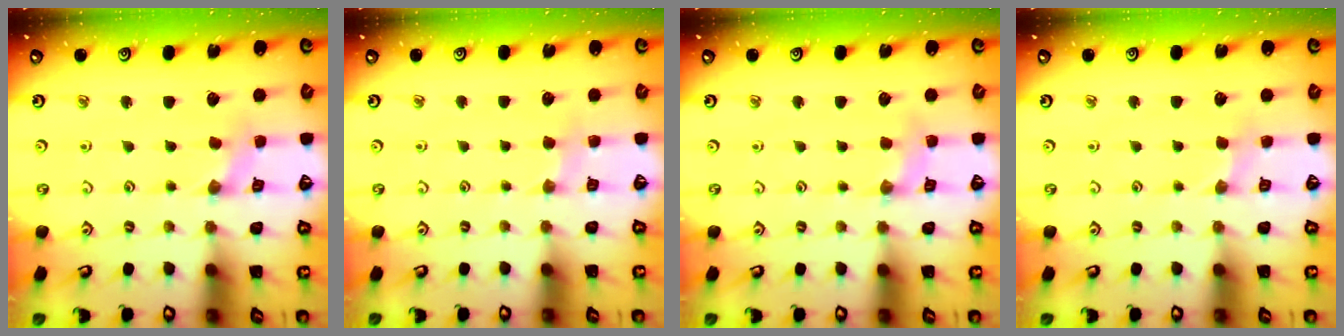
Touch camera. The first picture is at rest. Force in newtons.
{"total": 2.0, "press": 2.0, "slide": 0.4}
{"total": 2.3, "press": 2.3, "slide": 0.3}
{"total": 1.7, "press": 1.7, "slide": 0.2}